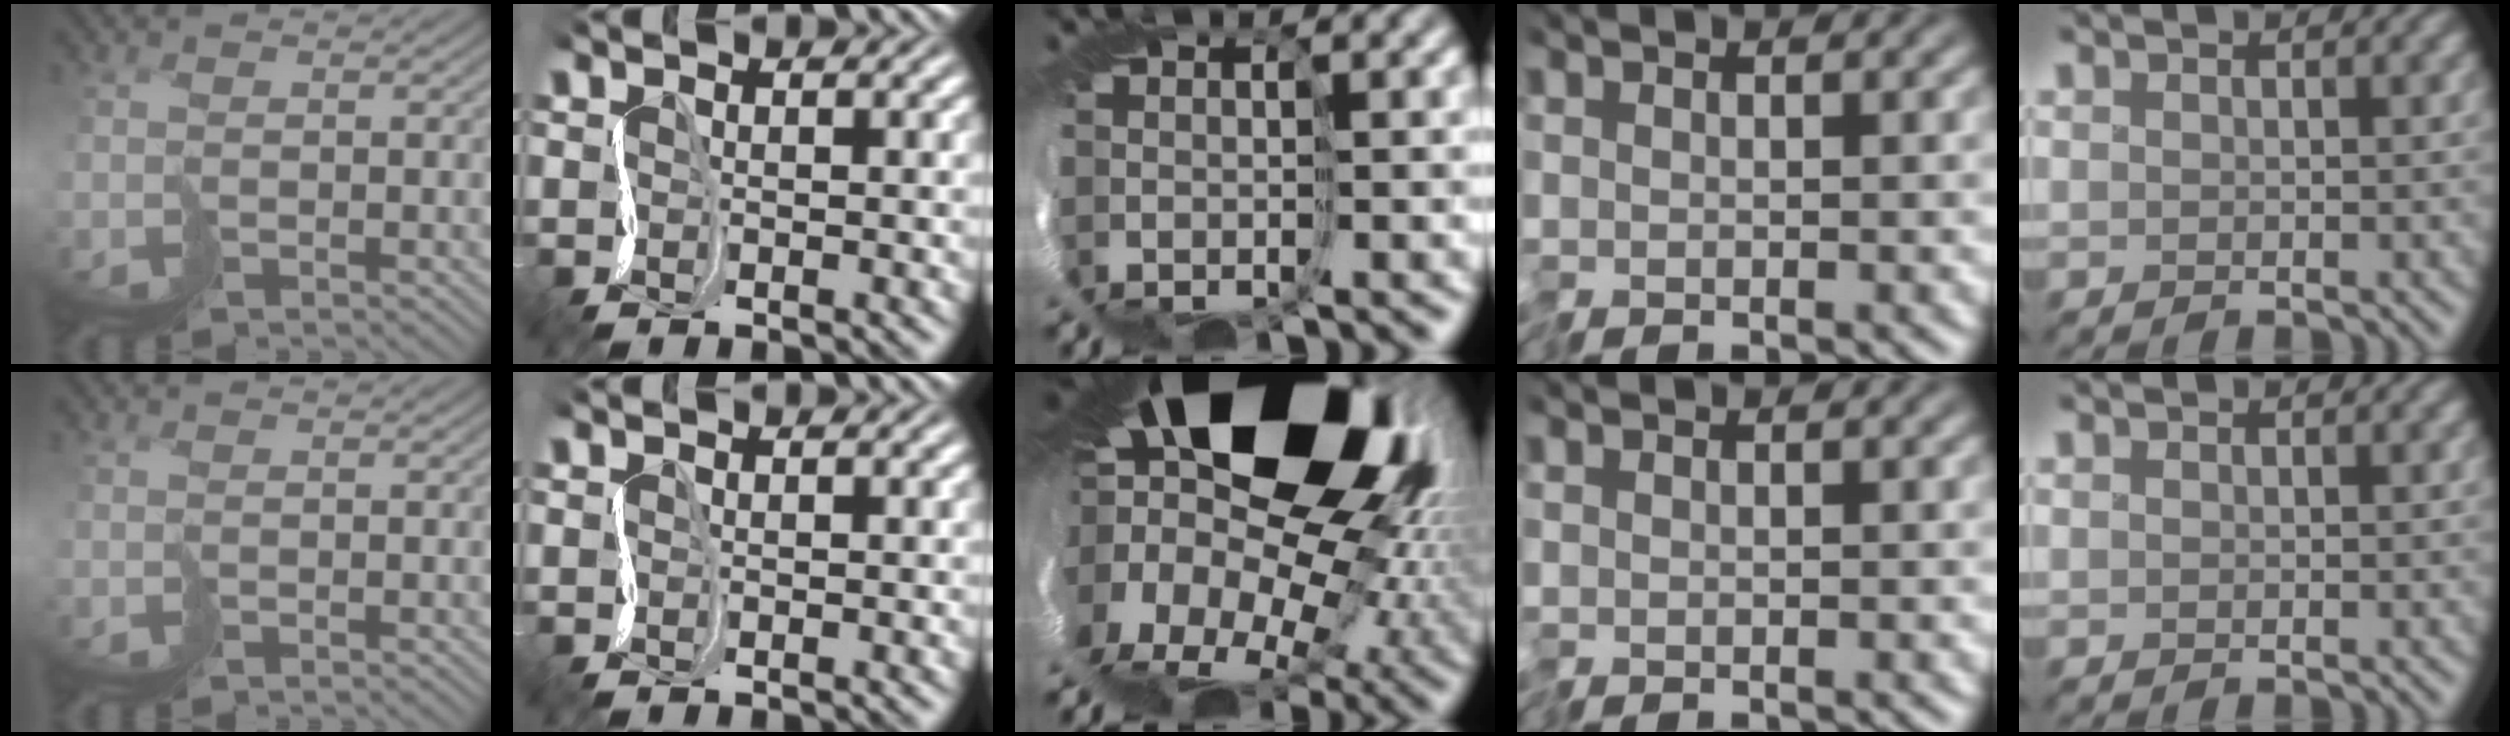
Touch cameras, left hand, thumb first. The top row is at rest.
{"middle": {"total": 19.8, "force": [4.8, 14.3, 12.8], "torque": [-0.219, -0.046, 0.031]}}